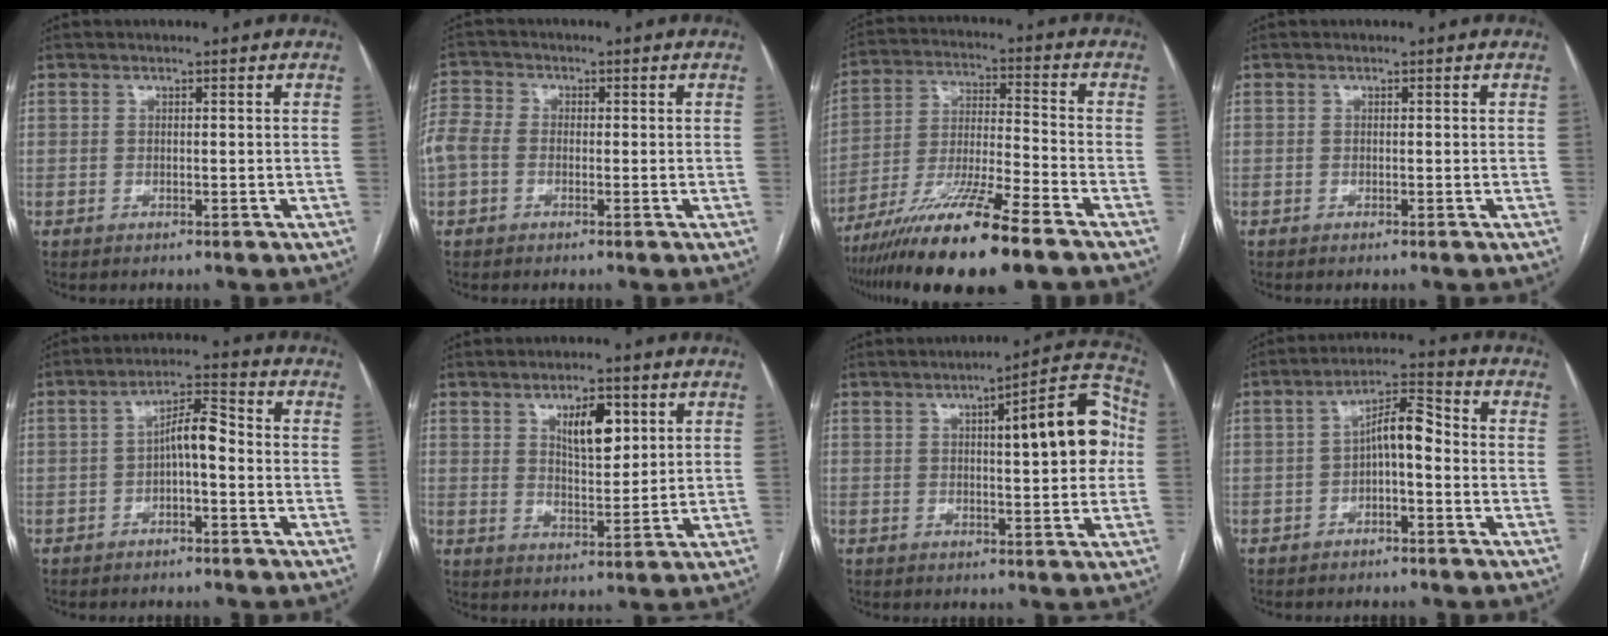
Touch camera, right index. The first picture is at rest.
{"total": 12.4, "force": [-0.5, 10.7, 6.1], "torque": [-0.203, 0.041, -0.010]}
{"total": 15.8, "force": [-11.0, 0.2, 11.3], "torque": [-0.223, -0.037, -0.199]}
{"total": 0.0}
{"total": 5.6, "force": [-0.8, 1.6, 5.3], "torque": [-0.092, 0.024, -0.016]}
{"total": 7.0, "force": [3.1, 2.5, 5.8], "torque": [-0.097, 0.002, 0.055]}
{"total": 12.2, "force": [1.8, 2.6, 11.8], "torque": [-0.149, 0.033, 0.020]}
{"total": 6.5, "force": [-0.8, 2.1, 6.1], "torque": [-0.105, 0.031, -0.016]}